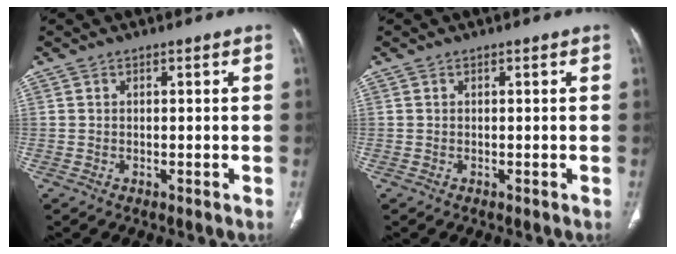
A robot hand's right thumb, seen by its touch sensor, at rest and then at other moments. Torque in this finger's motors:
{"motor_torque": [0.00, 0.00, -0.01, -0.01, 0.03]}